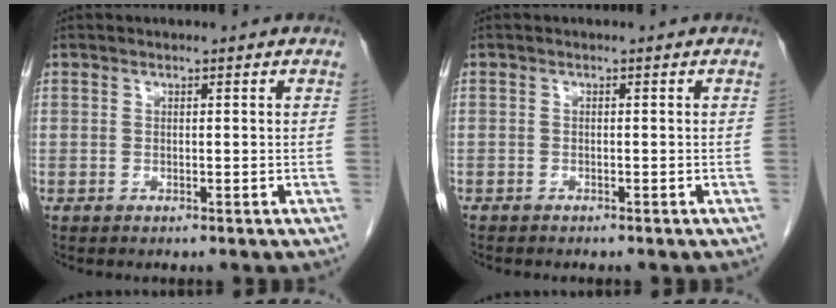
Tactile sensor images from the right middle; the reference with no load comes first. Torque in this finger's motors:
{"motor_torque": [0.99, -1.15, 0.42, 0.06]}